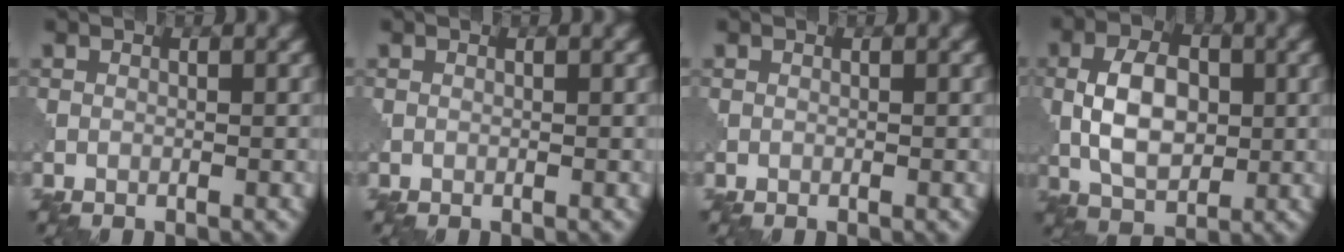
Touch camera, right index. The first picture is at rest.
{"total": 0.0}
{"total": 0.0}
{"total": 6.0, "force": [-0.1, 3.6, 4.8], "torque": [-0.089, 0.003, -0.004]}